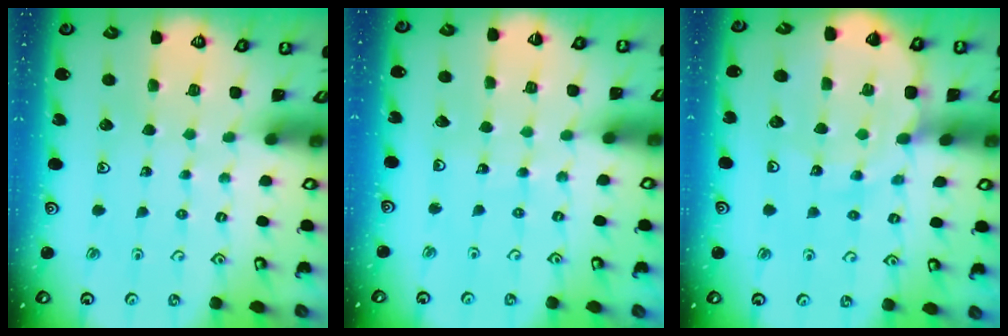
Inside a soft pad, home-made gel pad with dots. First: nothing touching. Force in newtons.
{"total": 4.3, "press": 4.3, "slide": 0.1}
{"total": 10.1, "press": 10.1, "slide": 1.3}